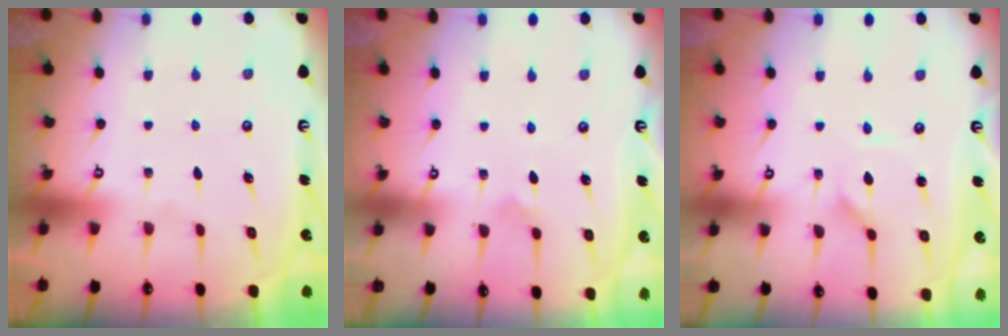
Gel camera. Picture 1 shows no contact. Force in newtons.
{"total": 2.7, "press": 2.7, "slide": 0.3}
{"total": 1.7, "press": 1.6, "slide": 0.3}